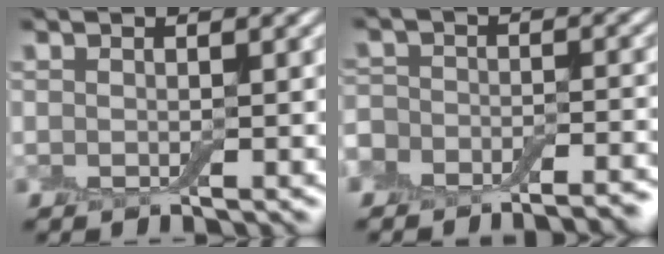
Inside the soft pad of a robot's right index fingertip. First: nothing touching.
{"total": 9.4, "force": [-8.2, 4.1, 2.2], "torque": [-0.013, 0.000, -0.118]}